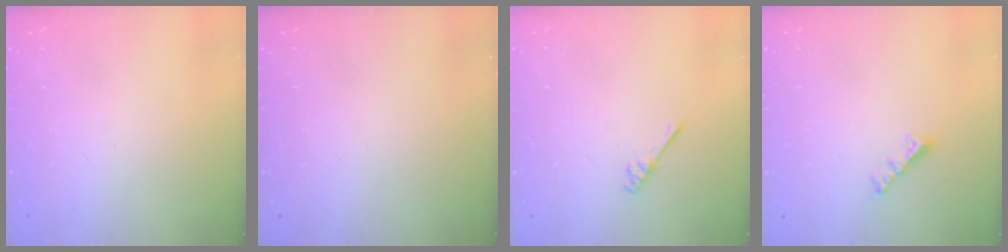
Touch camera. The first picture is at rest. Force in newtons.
{"total": 0.0}
{"total": 2.6, "press": 2.6, "slide": 0.3}
{"total": 3.8, "press": 3.8, "slide": 0.2}